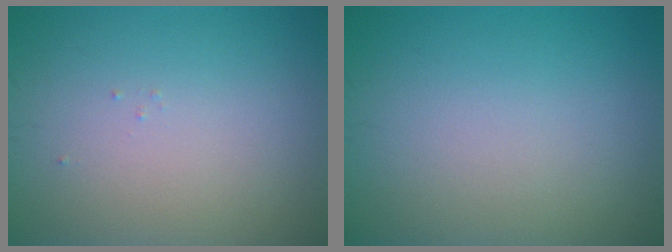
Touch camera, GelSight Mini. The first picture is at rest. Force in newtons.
{"total": 0.0}